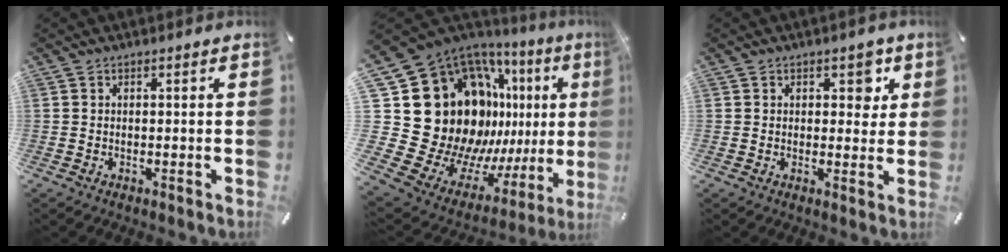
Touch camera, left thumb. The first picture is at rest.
{"total": 31.4, "force": [6.4, 23.4, 20.0], "torque": [-0.329, -0.124, 0.200]}
{"total": 5.0, "force": [2.1, 3.4, 3.0], "torque": [-0.019, -0.007, 0.026]}